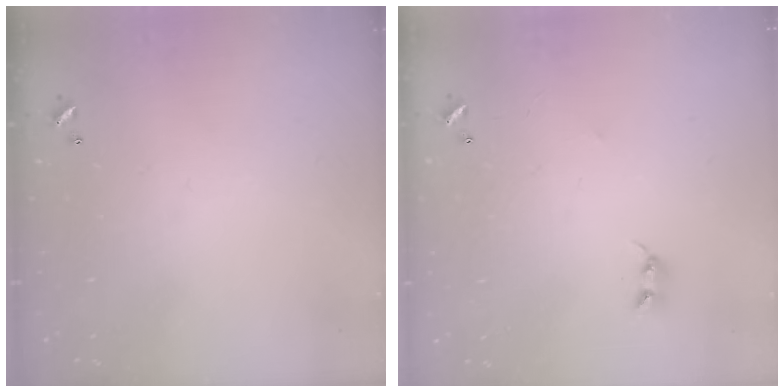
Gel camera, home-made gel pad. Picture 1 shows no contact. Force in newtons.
{"total": 2.2, "press": 2.2, "slide": 0.4}